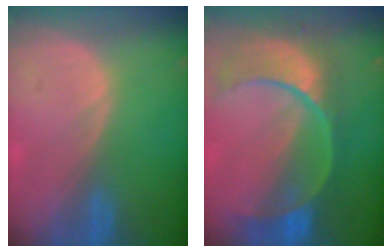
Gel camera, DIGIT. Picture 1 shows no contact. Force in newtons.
{"total": 11.2, "press": 9.4, "slide": 6.1}